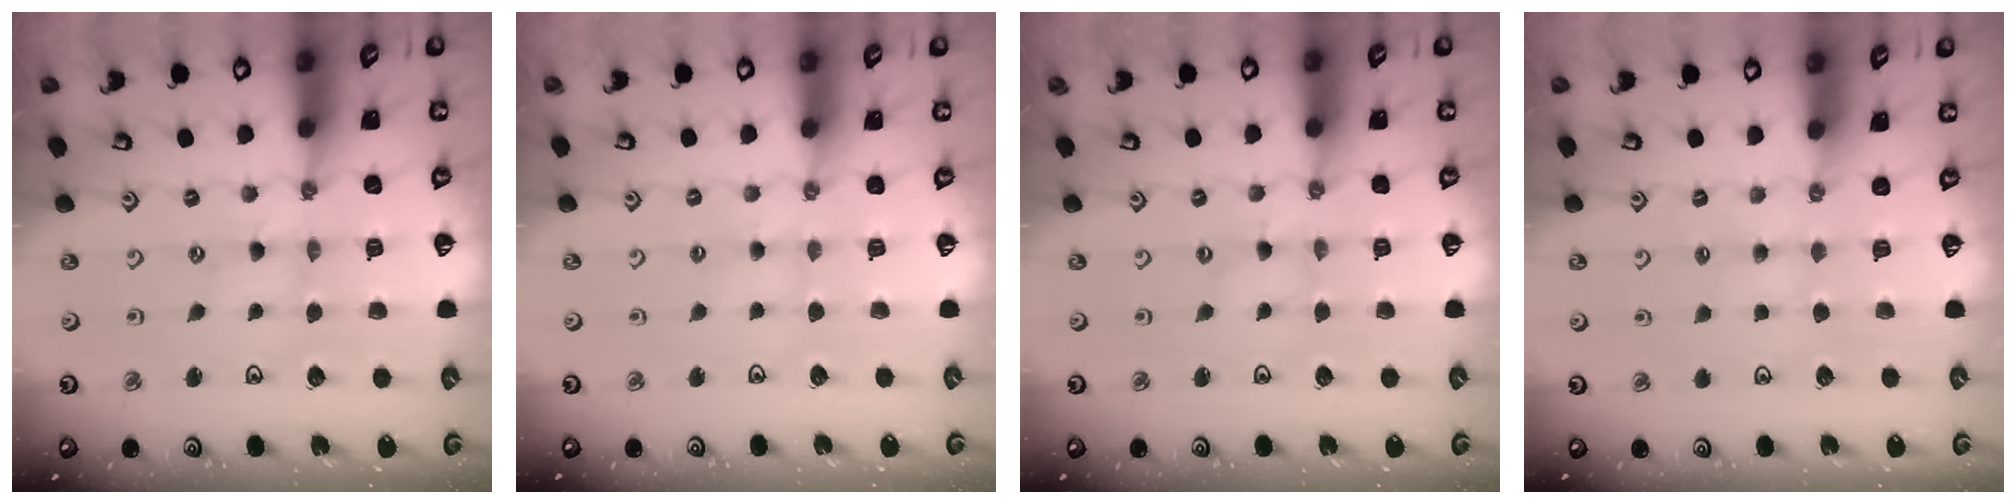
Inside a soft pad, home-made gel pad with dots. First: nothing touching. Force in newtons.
{"total": 2.7, "press": 2.7, "slide": 0.4}
{"total": 0.0}
{"total": 2.6, "press": 2.5, "slide": 0.5}